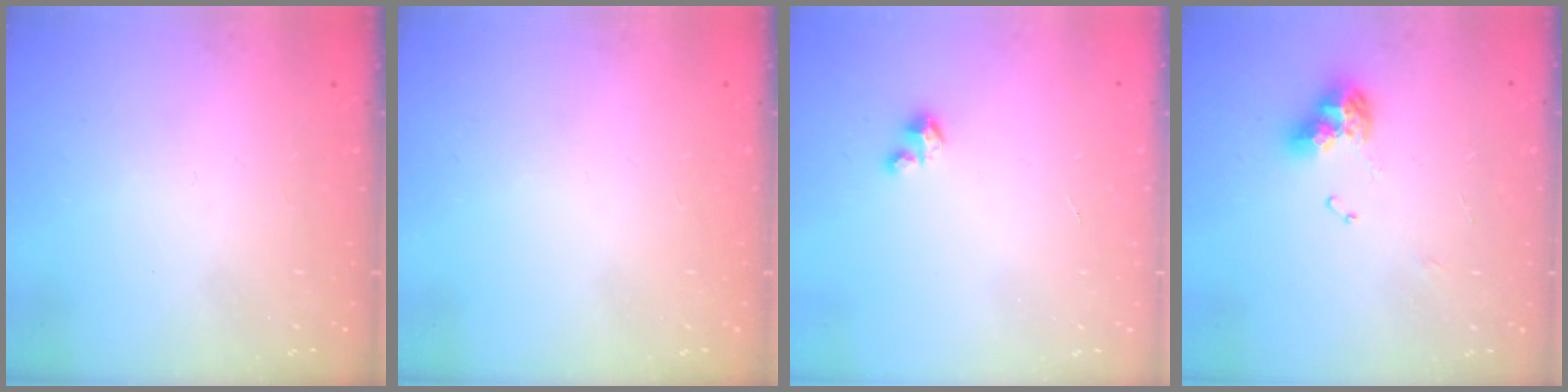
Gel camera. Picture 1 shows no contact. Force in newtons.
{"total": 0.0}
{"total": 2.7, "press": 2.7, "slide": 0.2}
{"total": 9.4, "press": 9.4, "slide": 1.1}